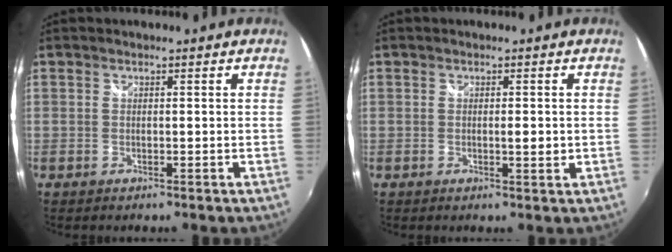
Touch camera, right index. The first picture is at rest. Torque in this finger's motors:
{"motor_torque": [1.63, 0.50, 0.14, 0.04]}